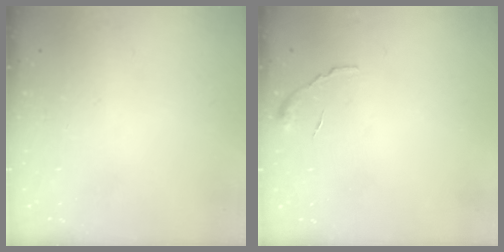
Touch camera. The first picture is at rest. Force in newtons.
{"total": 5.0, "press": 5.0, "slide": 0.2}